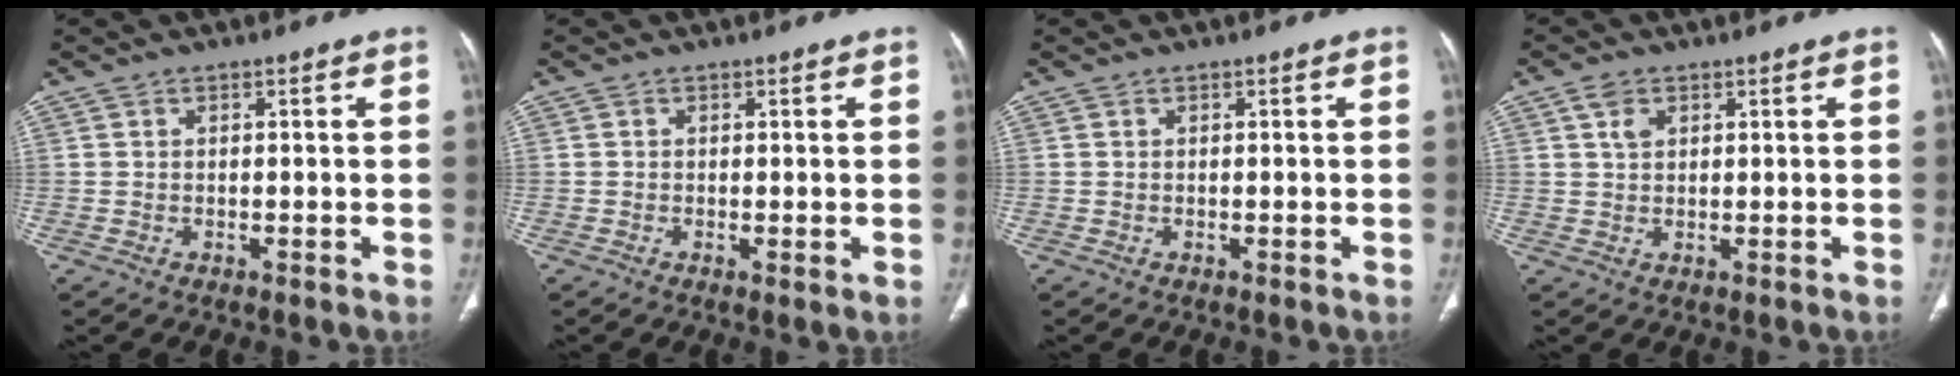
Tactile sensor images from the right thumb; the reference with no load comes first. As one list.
[{"total": 0.9, "force": [-0.1, 0.2, 0.9], "torque": [-0.019, -0.005, -0.002]}, {"total": 0.0}, {"total": 2.8, "force": [1.3, 1.9, 1.7], "torque": [-0.025, -0.001, 0.027]}]